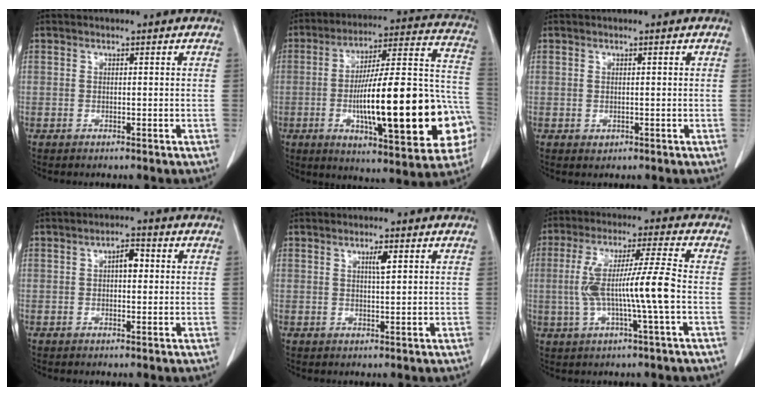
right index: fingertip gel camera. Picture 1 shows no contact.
{"total": 27.8, "force": [-6.3, 5.2, 26.6], "torque": [-0.339, 0.016, -0.084]}
{"total": 0.6, "force": [0.0, 0.6, 0.3], "torque": [-0.001, 0.001, 0.003]}
{"total": 2.8, "force": [0.5, 1.3, 2.5], "torque": [-0.037, 0.010, 0.005]}
{"total": 2.0, "force": [0.9, 0.2, 1.8], "torque": [-0.032, -0.002, 0.015]}
{"total": 10.6, "force": [-1.2, -0.5, 10.5], "torque": [-0.209, 0.011, -0.022]}